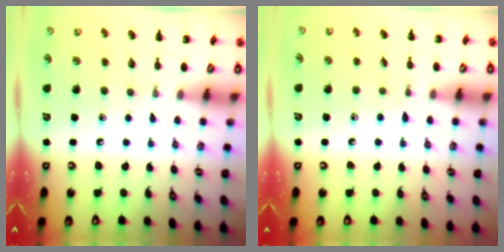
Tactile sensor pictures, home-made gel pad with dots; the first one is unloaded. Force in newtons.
{"total": 4.6, "press": 4.1, "slide": 2.0}